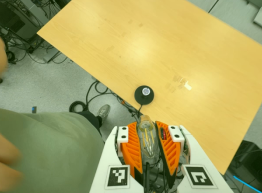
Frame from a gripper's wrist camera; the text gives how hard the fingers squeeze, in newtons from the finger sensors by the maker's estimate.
{"total": 20.7, "left": 22.3, "right": 19.0}